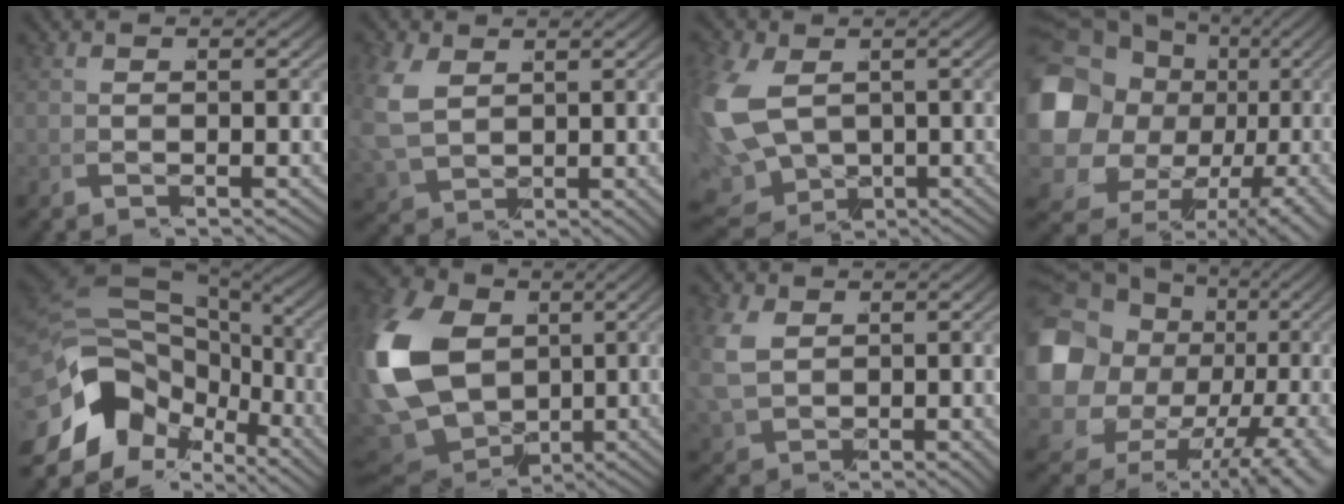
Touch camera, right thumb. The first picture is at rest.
{"total": 5.1, "force": [1.5, 3.7, 3.2], "torque": [-0.092, -0.023, 0.054]}
{"total": 11.1, "force": [-1.4, 9.1, 6.2], "torque": [-0.172, -0.056, 0.005]}
{"total": 14.5, "force": [1.1, 11.3, 9.1], "torque": [-0.210, -0.052, 0.045]}
{"total": 13.2, "force": [-1.5, 9.2, 9.4], "torque": [-0.203, -0.036, -0.002]}
{"total": 16.5, "force": [0.6, 12.6, 10.6], "torque": [-0.293, -0.059, 0.037]}
{"total": 3.8, "force": [1.6, 2.5, 2.3], "torque": [-0.063, -0.011, 0.050]}
{"total": 12.7, "force": [0.0, 9.7, 8.2], "torque": [-0.190, -0.054, 0.033]}